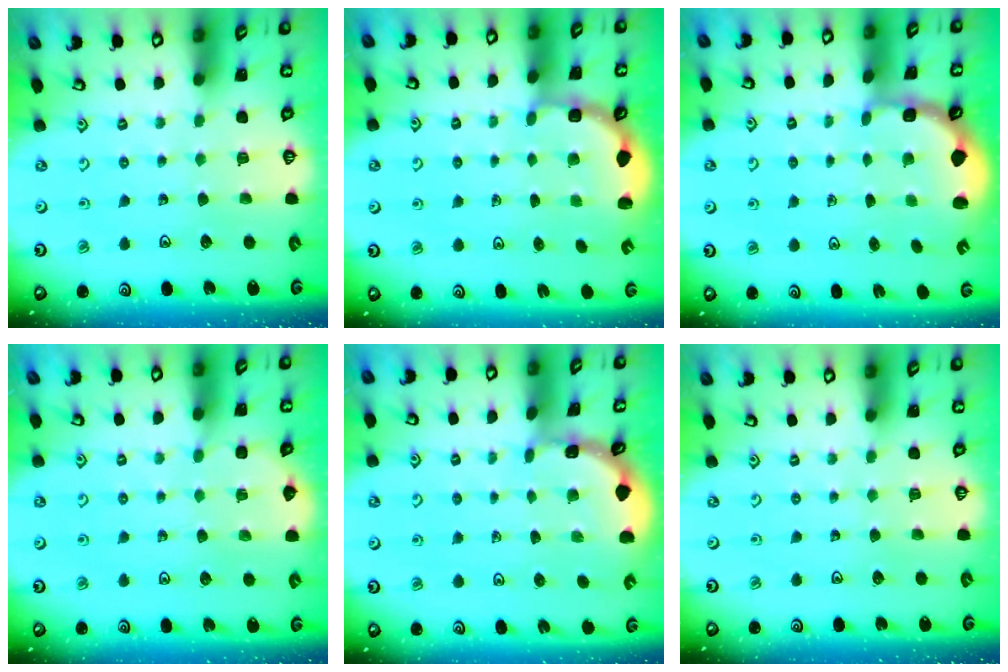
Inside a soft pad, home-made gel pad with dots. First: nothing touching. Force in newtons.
{"total": 3.1, "press": 2.5, "slide": 1.9}
{"total": 2.4, "press": 2.1, "slide": 1.2}
{"total": 3.9, "press": 3.9, "slide": 0.4}
{"total": 1.3, "press": 1.3, "slide": 0.1}
{"total": 0.0}